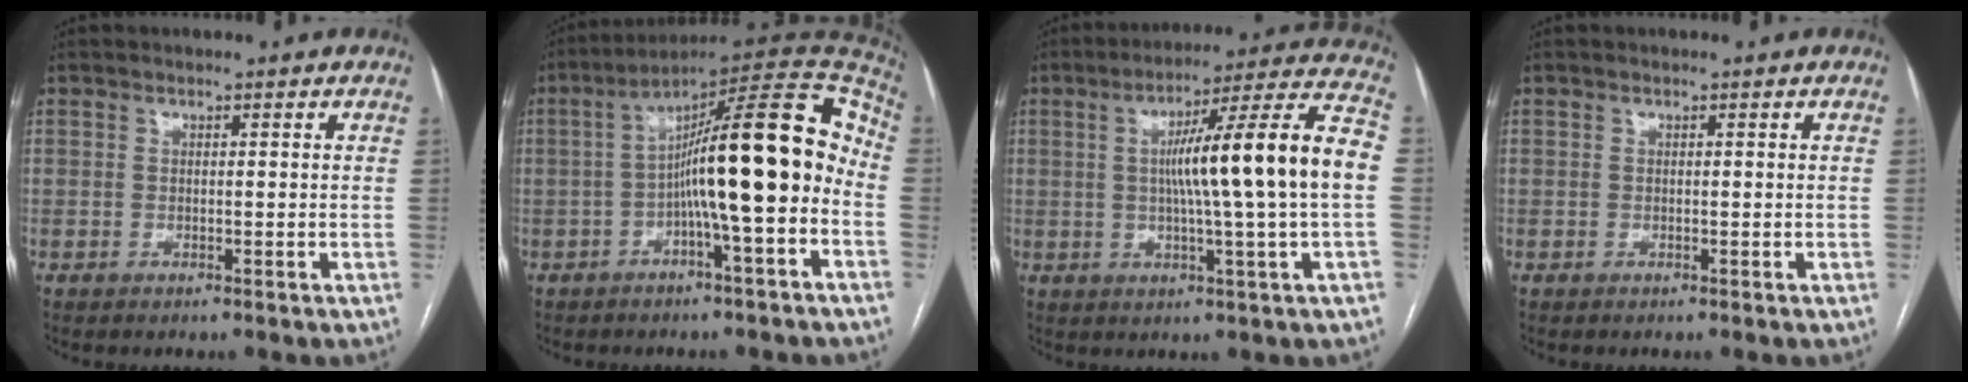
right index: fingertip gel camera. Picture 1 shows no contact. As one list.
[{"total": 17.8, "force": [-2.1, 1.5, 17.6], "torque": [-0.269, 0.040, -0.036]}, {"total": 17.3, "force": [0.5, -1.1, 17.3], "torque": [-0.260, 0.017, 0.001]}, {"total": 0.0}]